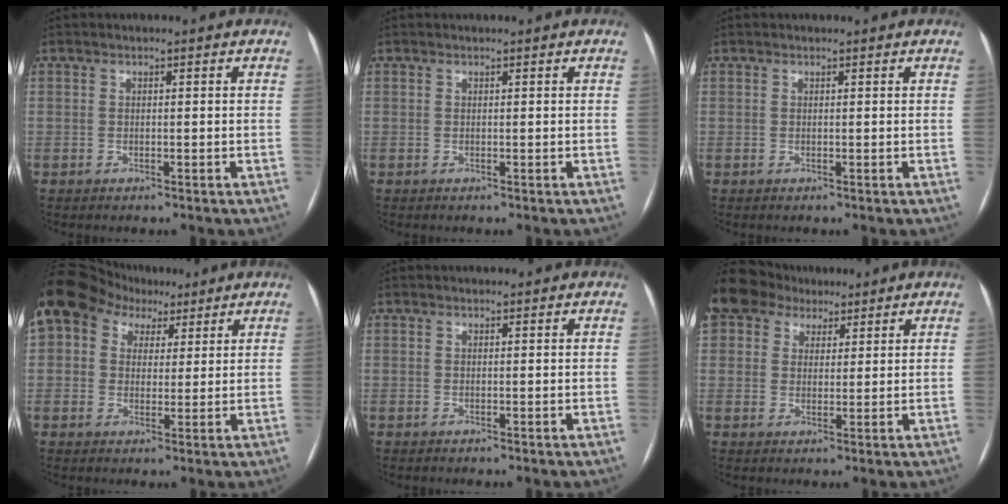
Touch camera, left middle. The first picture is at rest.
{"total": 0.6, "force": [0.6, 0.0, 0.2], "torque": [-0.001, 0.010, 0.011]}
{"total": 0.6, "force": [0.6, 0.1, 0.1], "torque": [-0.002, 0.006, 0.009]}
{"total": 17.8, "force": [9.0, 13.3, 7.7], "torque": [-0.206, 0.092, 0.166]}
{"total": 1.1, "force": [1.0, 0.2, 0.2], "torque": [-0.010, 0.011, 0.015]}
{"total": 14.5, "force": [9.1, 9.9, 5.2], "torque": [-0.152, 0.065, 0.169]}